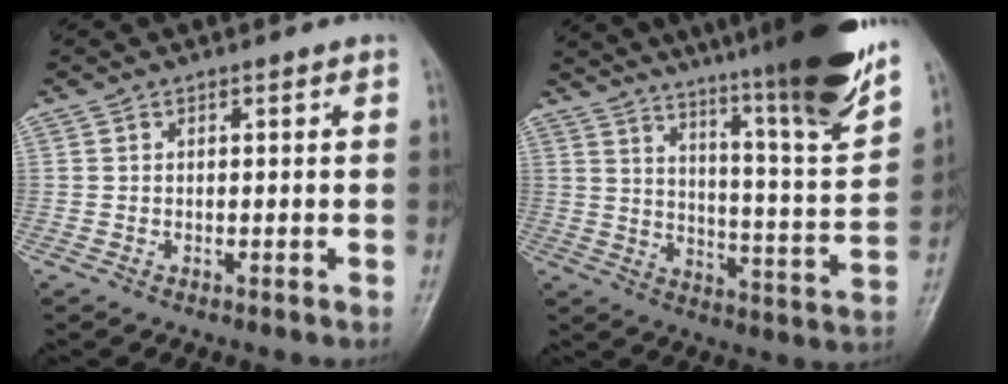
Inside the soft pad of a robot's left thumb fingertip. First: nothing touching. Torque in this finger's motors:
{"motor_torque": [1.98, 0.12, 1.49, -1.28, 0.18]}